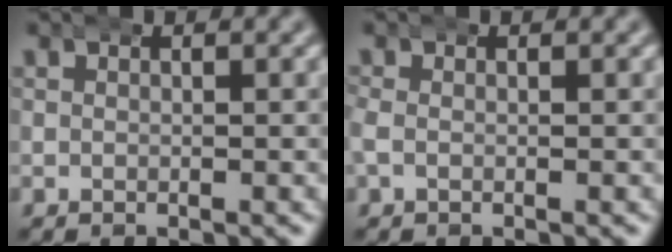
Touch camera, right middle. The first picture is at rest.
{"total": 1.3, "force": [-0.3, 1.0, 0.8], "torque": [-0.033, -0.003, -0.009]}